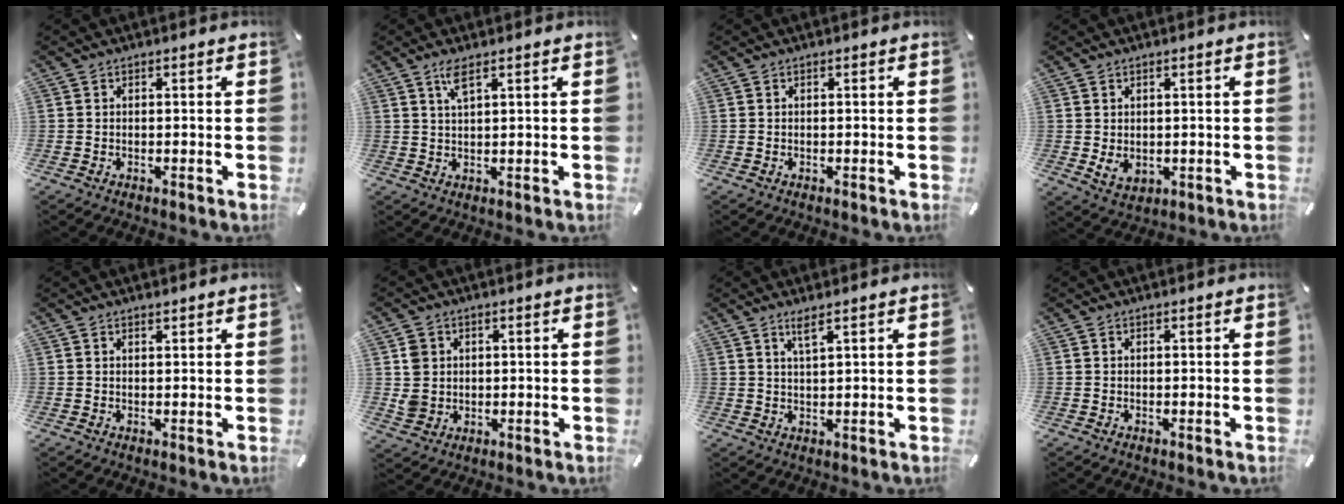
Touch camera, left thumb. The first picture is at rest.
{"total": 3.4, "force": [2.1, 0.5, 2.6], "torque": [-0.058, 0.002, 0.036]}
{"total": 0.0}
{"total": 3.5, "force": [0.6, 3.0, 1.8], "torque": [-0.025, -0.006, 0.010]}
{"total": 0.8, "force": [0.8, 0.2, 0.3], "torque": [-0.005, -0.001, 0.014]}
{"total": 5.2, "force": [0.8, 5.1, 1.1], "torque": [-0.022, 0.002, 0.014]}
{"total": 3.1, "force": [2.3, 0.1, 2.1], "torque": [-0.046, -0.001, 0.040]}
{"total": 0.0}